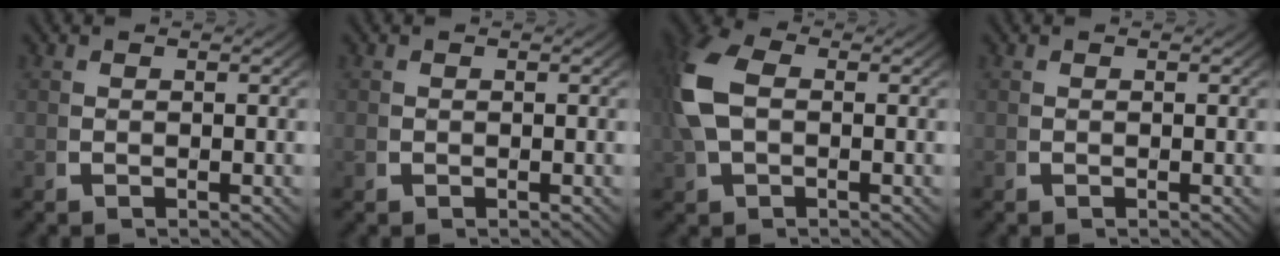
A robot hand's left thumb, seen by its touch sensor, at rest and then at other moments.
{"total": 0.6, "force": [0.0, 0.6, 0.2], "torque": [-0.010, -0.007, 0.002]}
{"total": 6.6, "force": [0.4, 4.7, 4.7], "torque": [-0.133, -0.012, 0.019]}
{"total": 0.0}